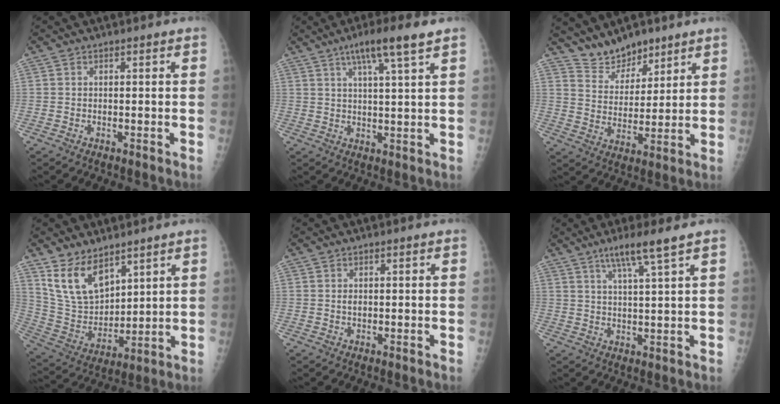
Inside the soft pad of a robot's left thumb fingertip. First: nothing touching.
{"total": 8.1, "force": [4.9, 0.2, 6.5], "torque": [-0.115, -0.014, 0.084]}
{"total": 7.9, "force": [6.8, 3.6, 1.8], "torque": [-0.003, -0.049, 0.132]}
{"total": 12.6, "force": [8.1, 6.9, 6.6], "torque": [-0.098, -0.047, 0.179]}
{"total": 0.8, "force": [0.2, 0.6, 0.5], "torque": [-0.006, 0.000, 0.003]}
{"total": 6.5, "force": [4.2, -0.5, 4.9], "torque": [-0.093, -0.020, 0.080]}